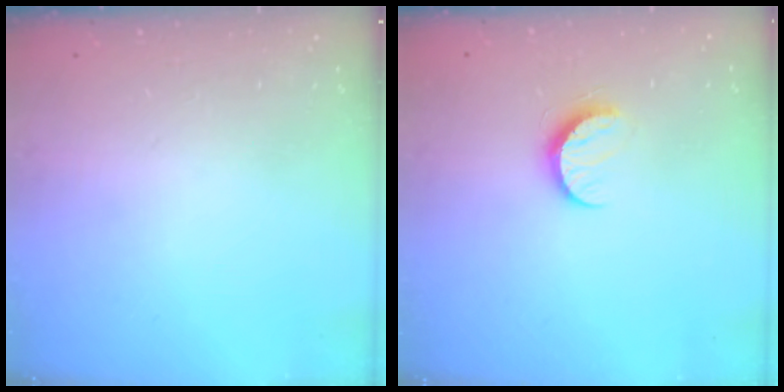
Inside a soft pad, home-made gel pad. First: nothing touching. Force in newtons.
{"total": 6.8, "press": 6.8, "slide": 0.5}